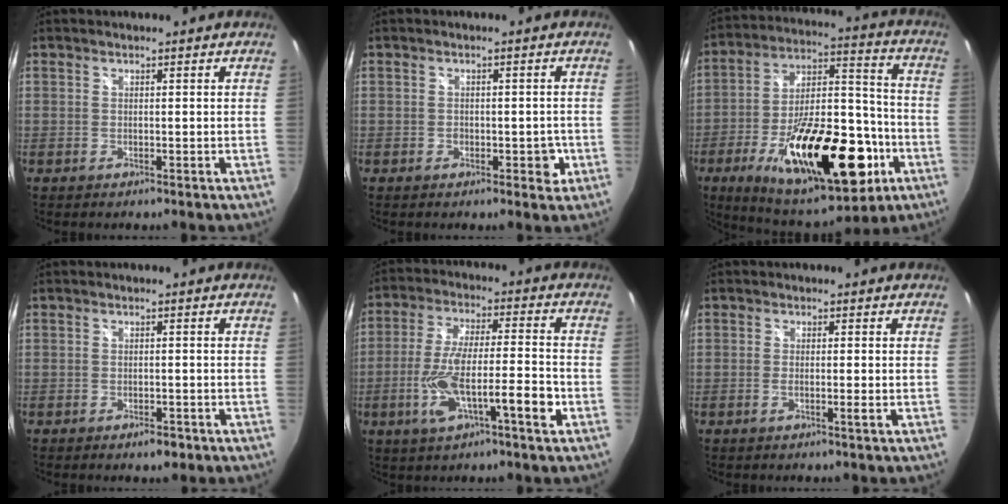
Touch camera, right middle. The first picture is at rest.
{"total": 2.9, "force": [-1.1, 2.1, 1.7], "torque": [-0.019, 0.001, -0.012]}
{"total": 28.4, "force": [-11.8, 11.9, 23.0], "torque": [-0.384, -0.002, -0.169]}
{"total": 2.3, "force": [-1.4, 1.1, 1.4], "torque": [-0.024, -0.002, -0.019]}
{"total": 12.8, "force": [-4.7, 1.9, 11.7], "torque": [-0.225, -0.012, -0.077]}
{"total": 1.6, "force": [-0.7, -0.4, 1.4], "torque": [-0.024, -0.003, -0.013]}